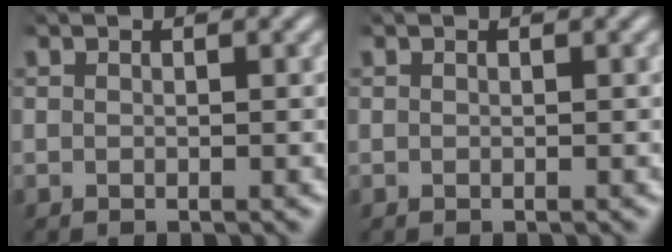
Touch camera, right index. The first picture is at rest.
{"total": 0.0}